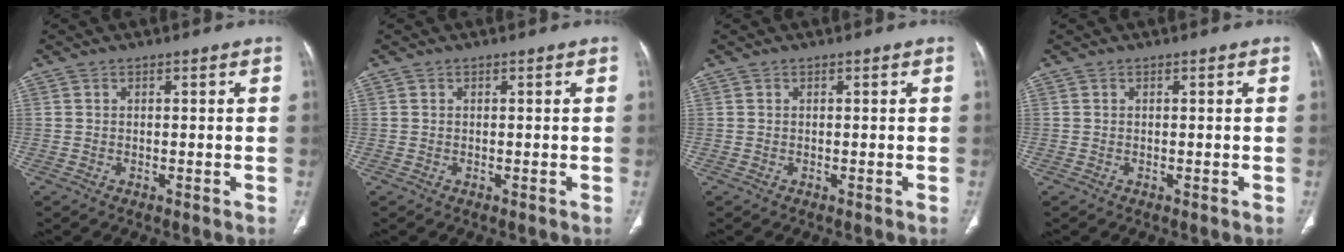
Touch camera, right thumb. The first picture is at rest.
{"total": 0.0}
{"total": 0.0}
{"total": 0.0}